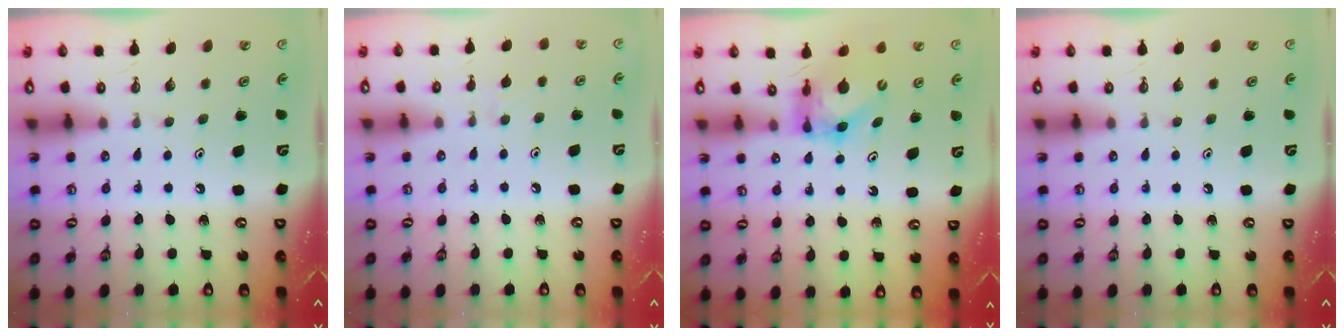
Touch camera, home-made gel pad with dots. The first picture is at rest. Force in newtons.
{"total": 5.5, "press": 5.5, "slide": 0.7}
{"total": 6.0, "press": 6.0, "slide": 0.3}
{"total": 0.0}